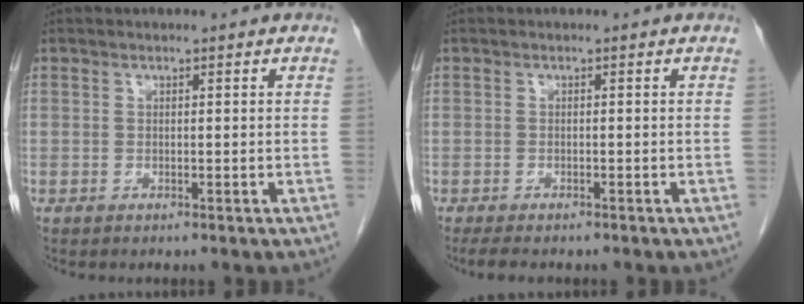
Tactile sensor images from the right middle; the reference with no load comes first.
{"total": 4.1, "force": [-3.3, 1.2, 2.1], "torque": [-0.030, -0.011, -0.044]}